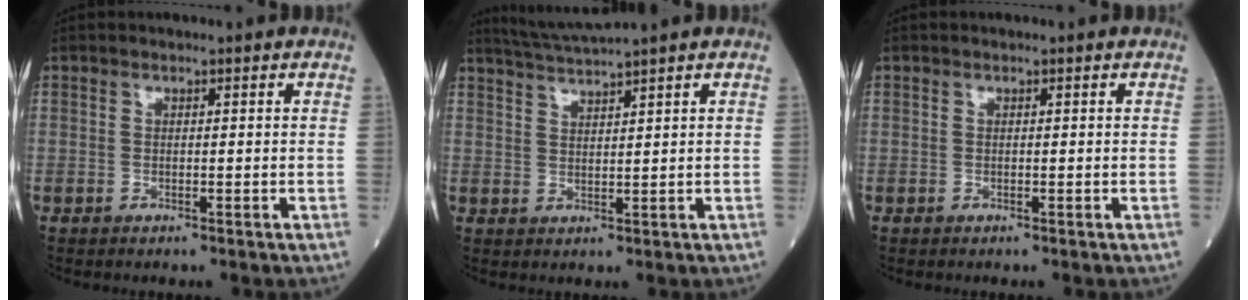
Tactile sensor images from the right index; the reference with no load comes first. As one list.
[{"total": 4.2, "force": [3.8, -1.7, 0.9], "torque": [-0.023, -0.005, 0.080]}, {"total": 0.0}]